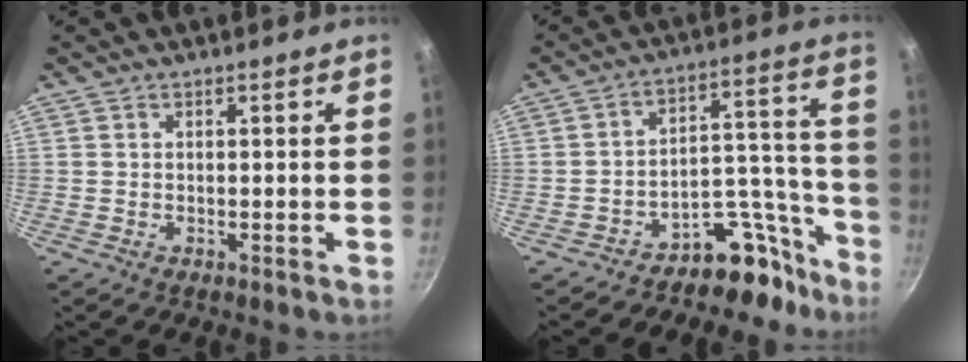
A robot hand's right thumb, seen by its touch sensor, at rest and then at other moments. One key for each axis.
{"total": 10.7, "fx": -8.6, "fy": 4.7, "fz": 4.3, "tx": -0.015, "ty": 0.131, "tz": -0.135}